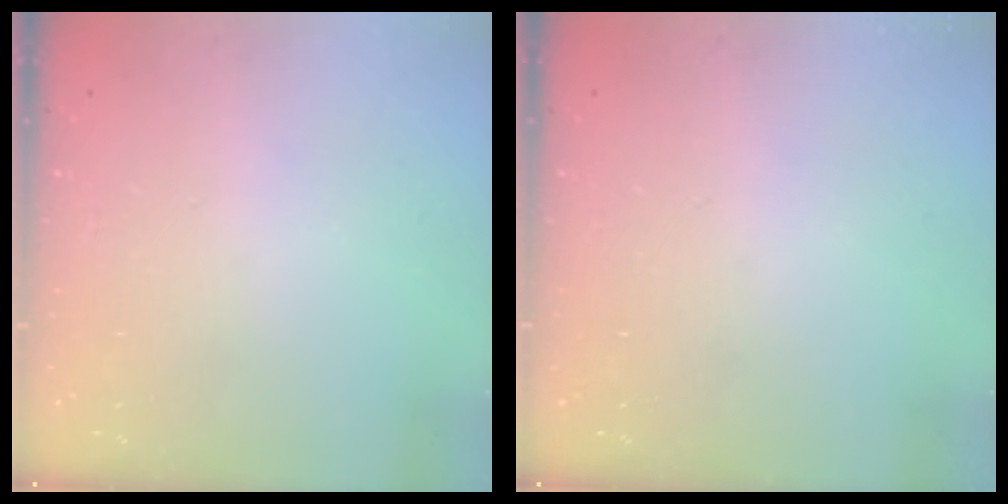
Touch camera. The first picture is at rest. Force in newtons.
{"total": 0.0}